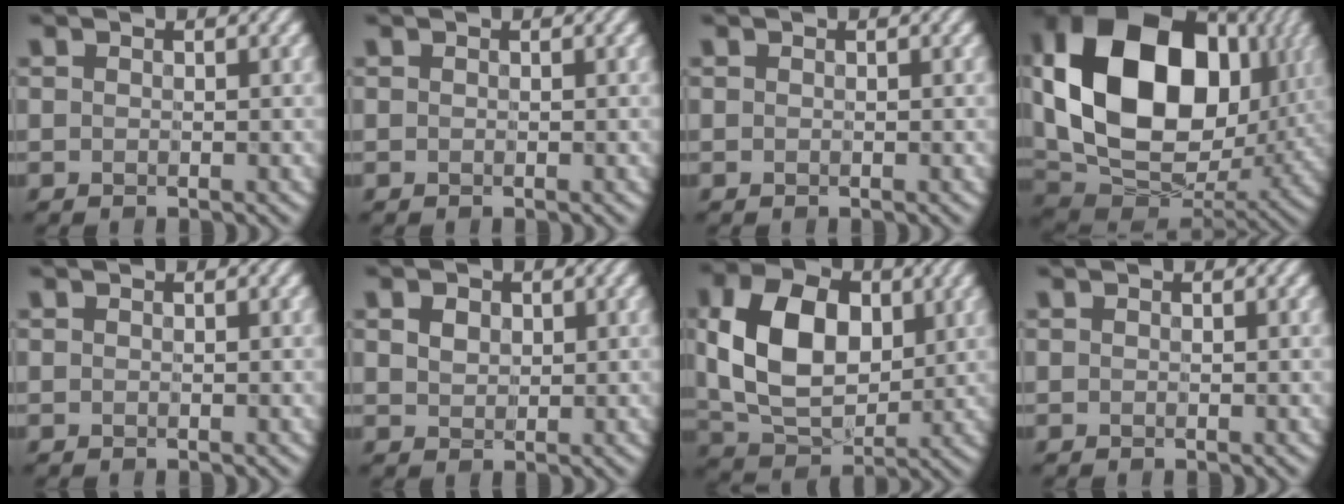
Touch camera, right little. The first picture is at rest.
{"total": 0.0}
{"total": 0.0}
{"total": 18.5, "force": [3.6, 12.6, 13.0], "torque": [-0.265, 0.008, 0.060]}
{"total": 0.0}
{"total": 2.1, "force": [0.7, 1.6, 1.2], "torque": [-0.028, 0.006, 0.003]}
{"total": 9.9, "force": [1.2, 6.5, 7.3], "torque": [-0.154, 0.003, 0.013]}
{"total": 0.0}